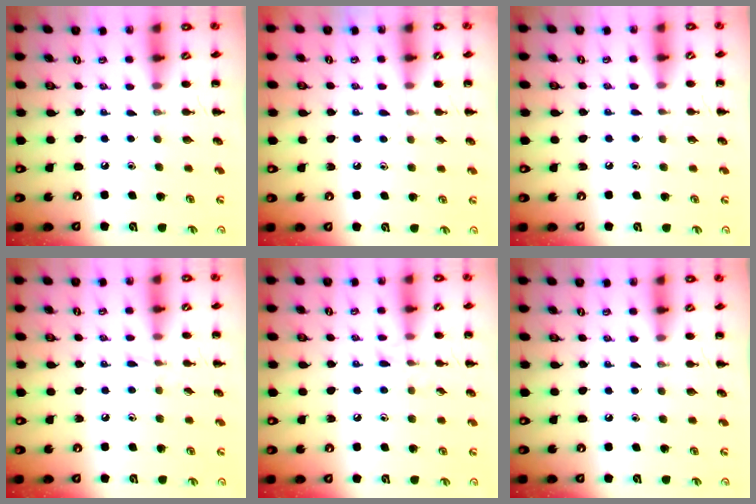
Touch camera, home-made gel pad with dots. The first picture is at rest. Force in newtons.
{"total": 4.3, "press": 4.1, "slide": 1.6}
{"total": 2.9, "press": 2.7, "slide": 1.0}
{"total": 3.6, "press": 3.2, "slide": 1.5}
{"total": 5.9, "press": 5.5, "slide": 2.2}
{"total": 0.0}